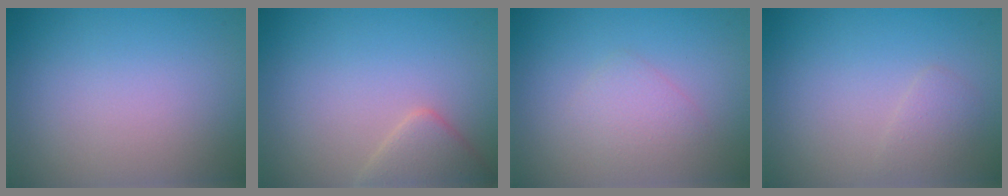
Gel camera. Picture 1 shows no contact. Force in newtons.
{"total": 2.6, "press": 2.6, "slide": 0.2}
{"total": 1.8, "press": 1.8, "slide": 0.0}
{"total": 1.2, "press": 1.2, "slide": 0.1}